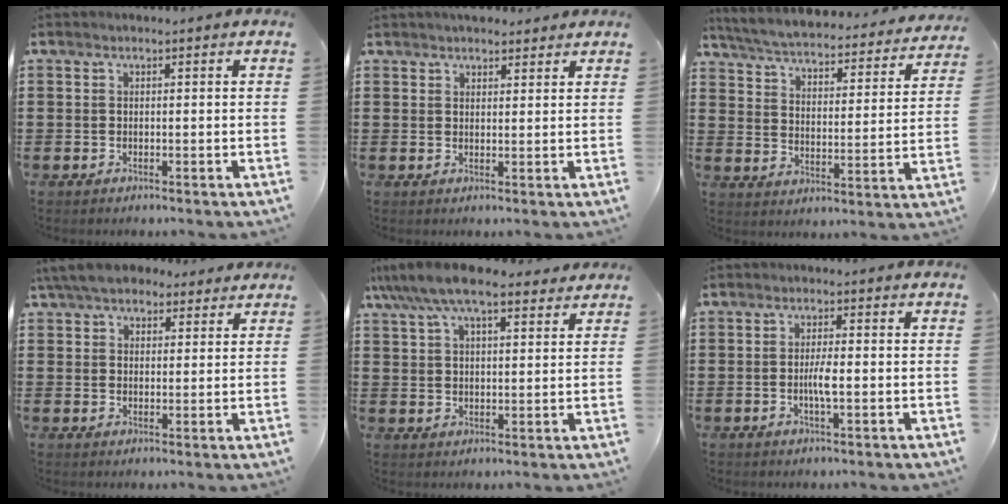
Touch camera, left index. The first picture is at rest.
{"total": 3.2, "force": [2.9, 1.1, 0.7], "torque": [-0.012, -0.004, 0.054]}
{"total": 4.3, "force": [4.2, -0.3, 0.9], "torque": [-0.042, -0.036, 0.065]}
{"total": 5.9, "force": [4.9, 2.3, 2.3], "torque": [-0.062, 0.000, 0.093]}
{"total": 9.2, "force": [7.3, 2.6, 4.9], "torque": [-0.116, -0.010, 0.134]}
{"total": 3.1, "force": [-0.6, 0.5, 3.0], "torque": [-0.062, -0.003, -0.014]}